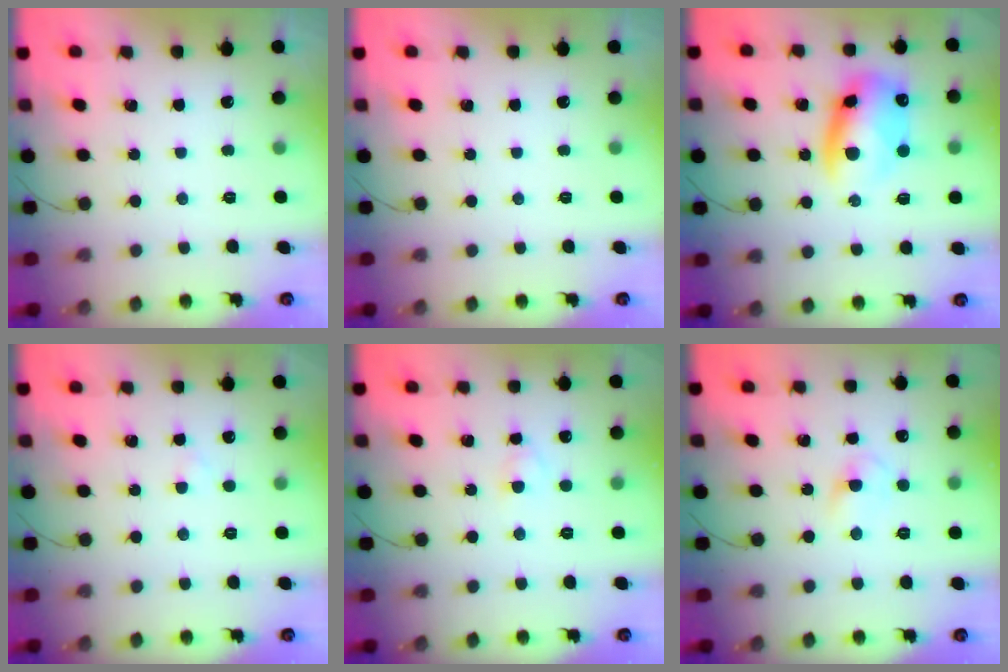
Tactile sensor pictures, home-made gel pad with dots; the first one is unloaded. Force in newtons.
{"total": 0.0}
{"total": 11.1, "press": 10.8, "slide": 2.3}
{"total": 1.0, "press": 0.7, "slide": 0.6}
{"total": 2.6, "press": 2.4, "slide": 1.1}
{"total": 3.3, "press": 3.0, "slide": 1.2}